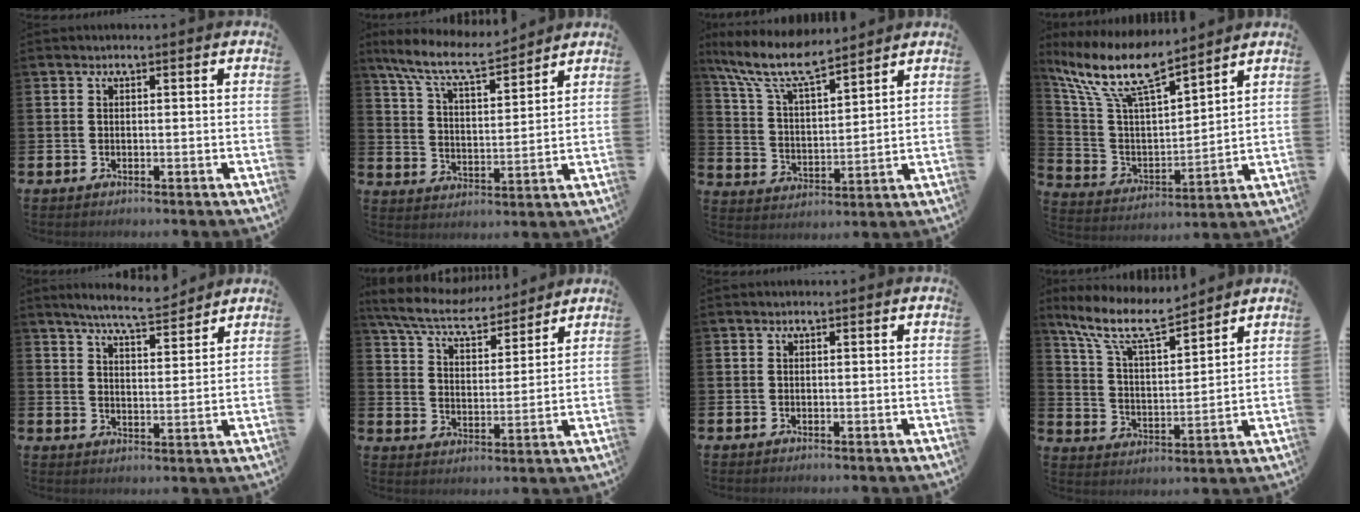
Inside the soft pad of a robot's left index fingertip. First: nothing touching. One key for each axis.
{"total": 8.8, "fx": 7.9, "fy": 1.5, "fz": 3.5, "tx": -0.103, "ty": -0.043, "tz": 0.142}
{"total": 10.0, "fx": 8.5, "fy": 2.1, "fz": 4.8, "tx": -0.129, "ty": -0.036, "tz": 0.152}
{"total": 11.3, "fx": 9.3, "fy": 2.2, "fz": 5.9, "tx": -0.157, "ty": -0.050, "tz": 0.160}
{"total": 6.5, "fx": 6.2, "fy": 0.3, "fz": 1.8, "tx": -0.050, "ty": -0.029, "tz": 0.110}
{"total": 8.0, "fx": 7.3, "fy": 1.8, "fz": 2.8, "tx": -0.089, "ty": -0.039, "tz": 0.130}
{"total": 0.0}
{"total": 9.6, "fx": 8.1, "fy": 2.2, "fz": 4.7, "tx": -0.127, "ty": -0.040, "tz": 0.144}